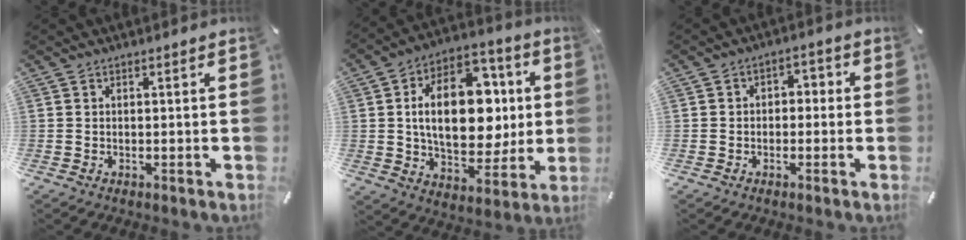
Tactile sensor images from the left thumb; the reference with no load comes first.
{"total": 21.3, "force": [2.6, 13.5, 16.2], "torque": [-0.278, -0.001, 0.046]}
{"total": 3.3, "force": [-1.8, 2.4, 1.3], "torque": [-0.023, 0.017, -0.037]}